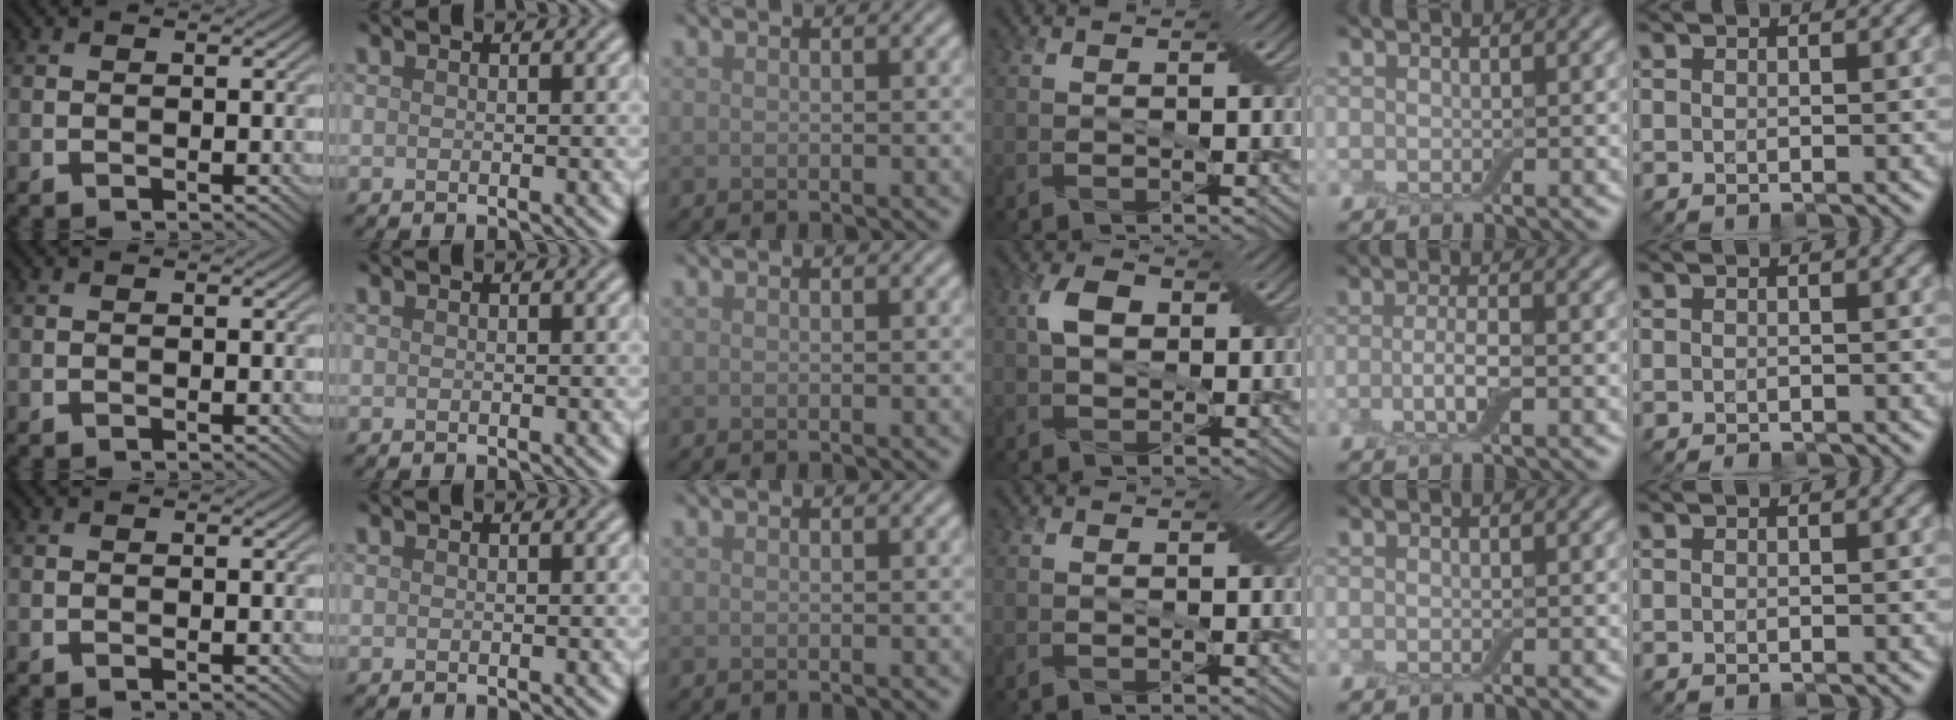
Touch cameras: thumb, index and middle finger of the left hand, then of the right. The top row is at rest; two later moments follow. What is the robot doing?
{"motion": "fold", "object": "apron"}